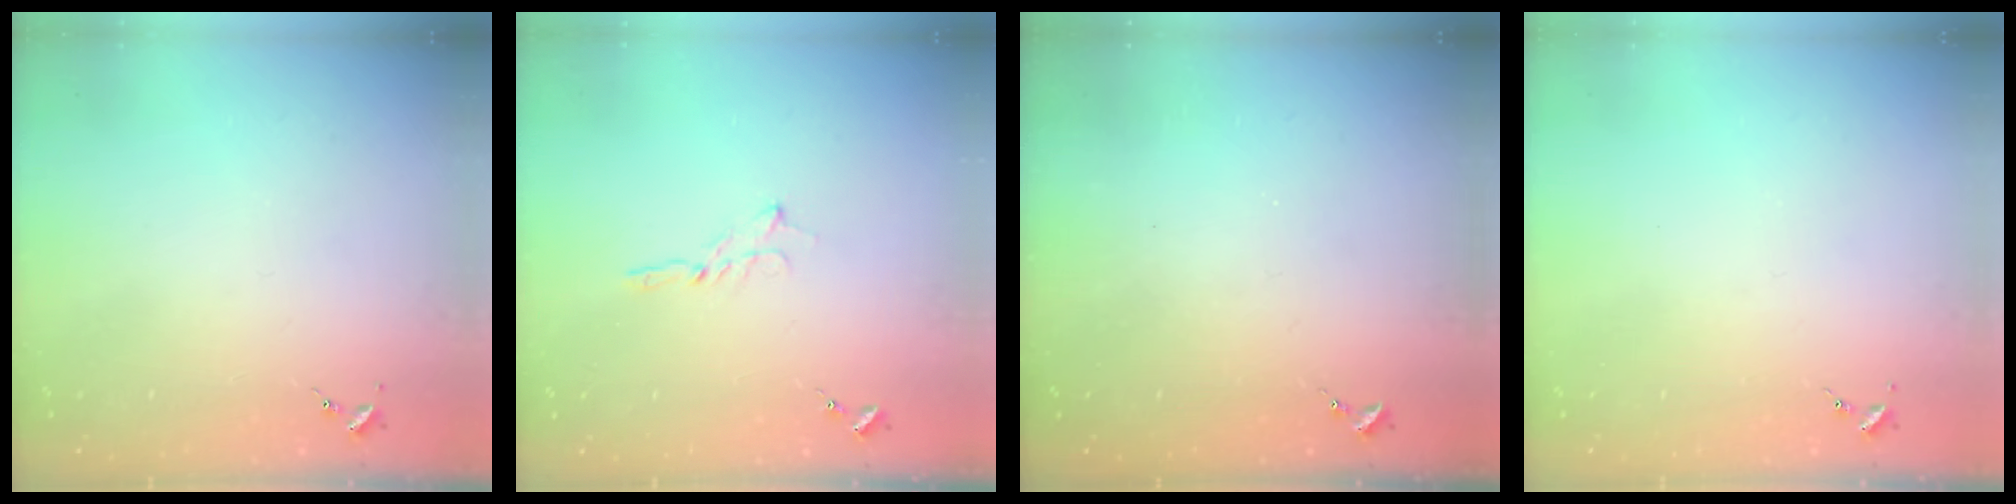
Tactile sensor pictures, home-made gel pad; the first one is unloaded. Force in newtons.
{"total": 2.0, "press": 2.0, "slide": 0.2}
{"total": 0.0}
{"total": 0.0}